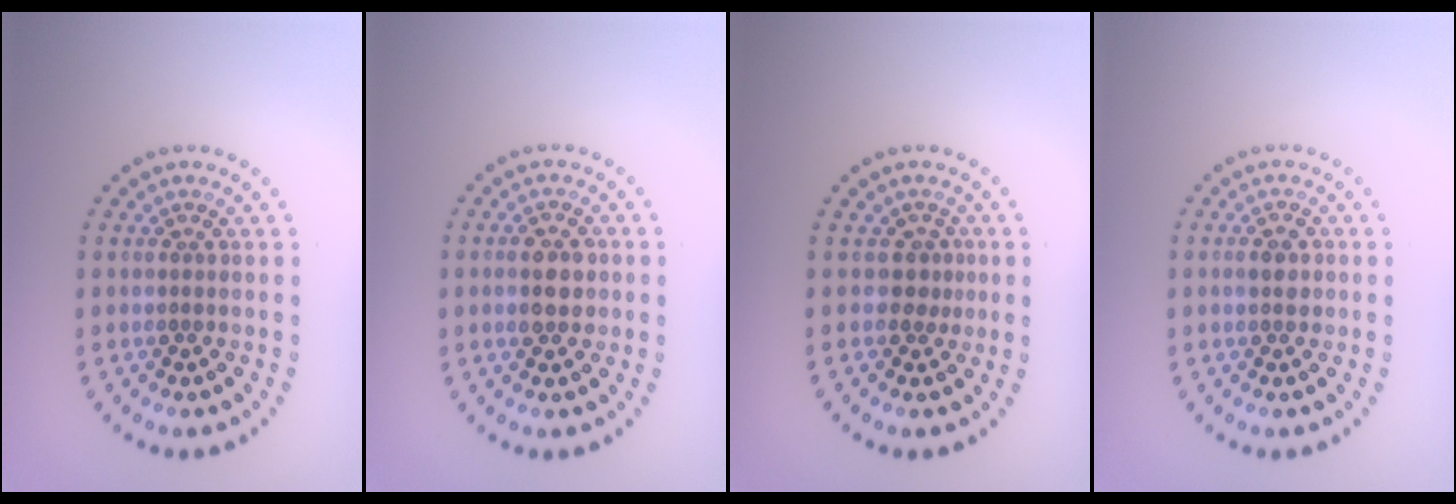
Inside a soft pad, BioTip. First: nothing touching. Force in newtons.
{"total": 2.9, "press": 2.9, "slide": 0.2}
{"total": 1.7, "press": 1.3, "slide": 1.1}
{"total": 1.6, "press": 1.6, "slide": 0.1}